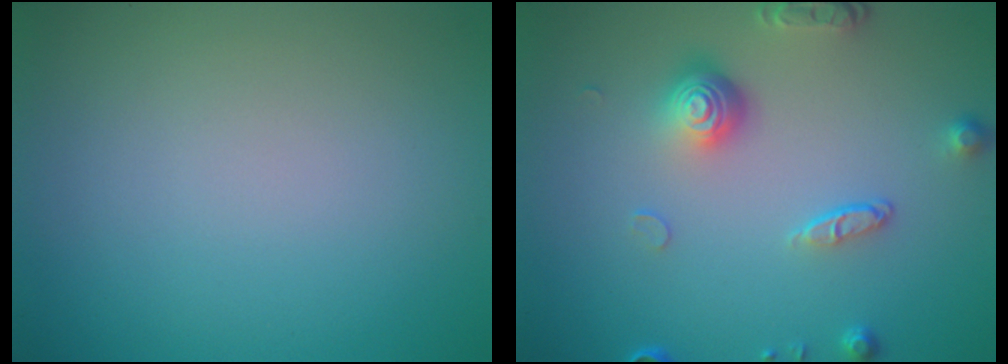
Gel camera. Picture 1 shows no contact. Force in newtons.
{"total": 4.4, "press": 3.2, "slide": 3.1}